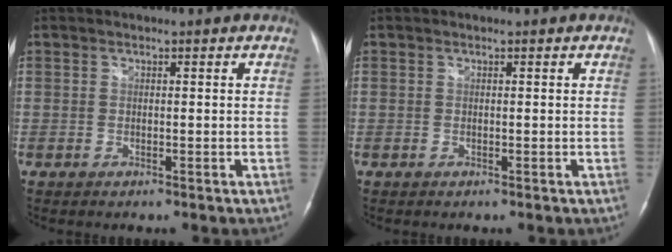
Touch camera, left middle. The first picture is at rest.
{"total": 0.0}